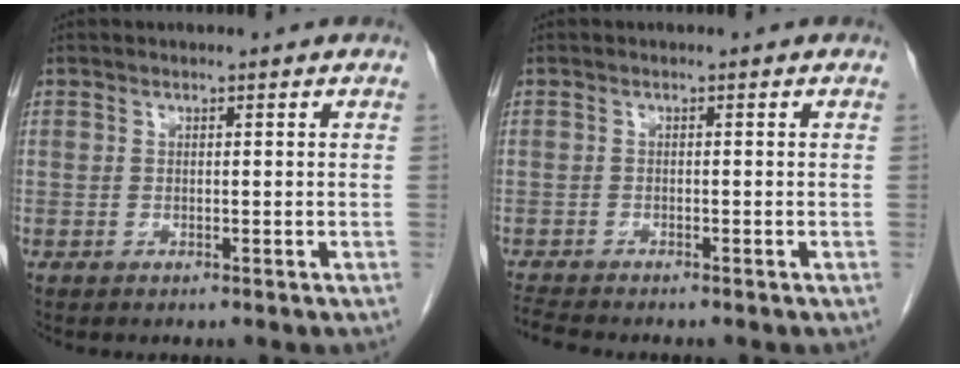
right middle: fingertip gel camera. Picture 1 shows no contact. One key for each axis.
{"total": 3.2, "fx": -3.1, "fy": 0.0, "fz": 1.0, "tx": -0.021, "ty": -0.014, "tz": -0.053}